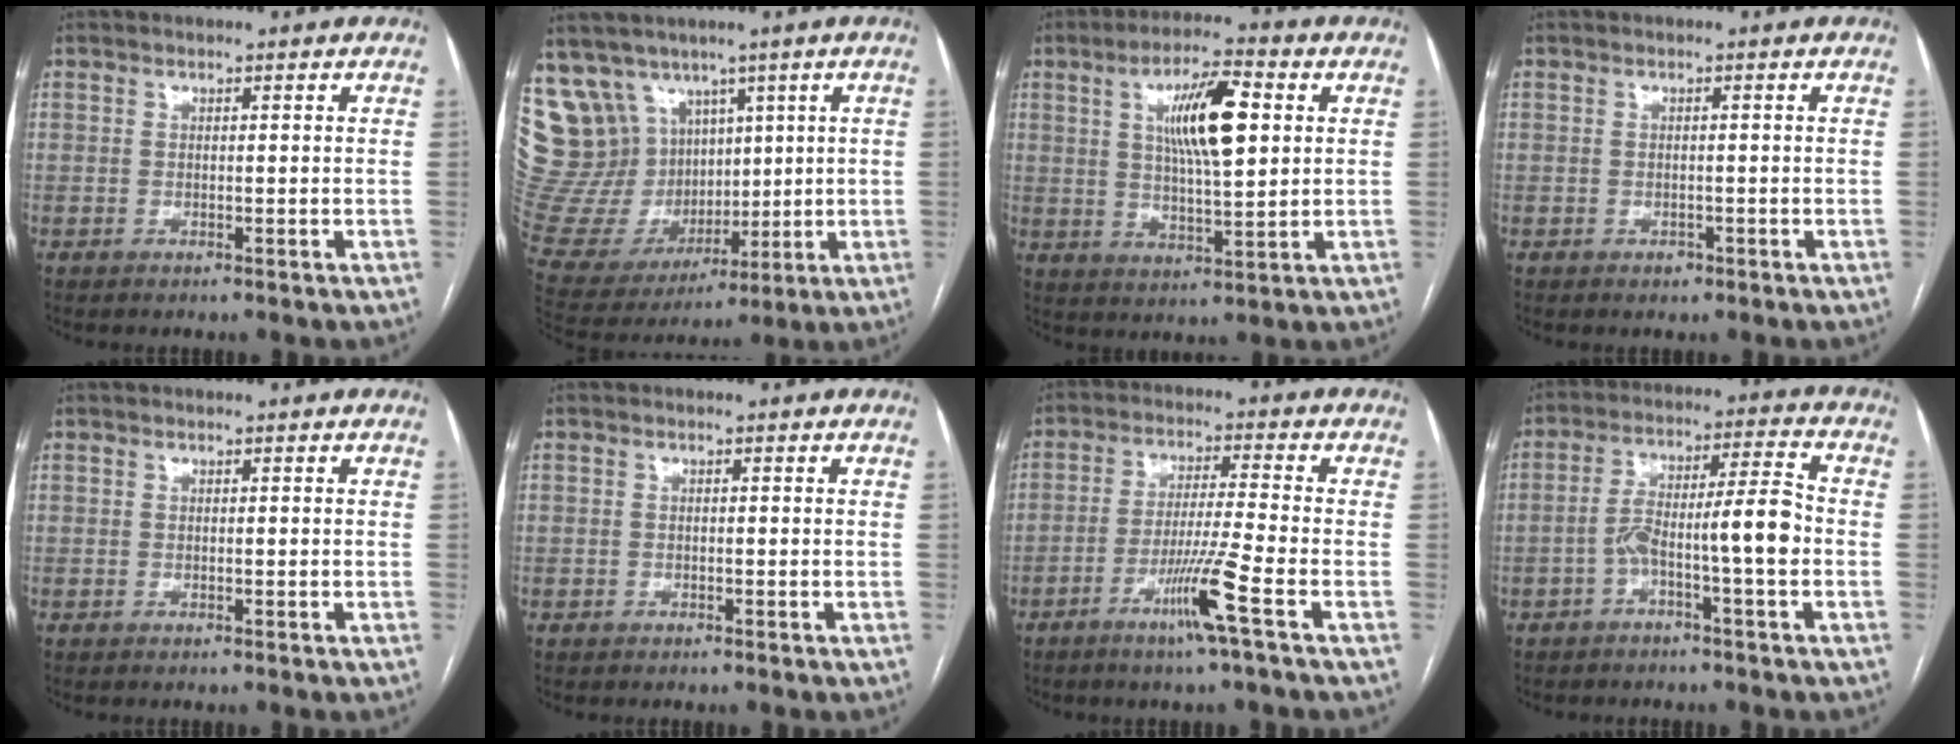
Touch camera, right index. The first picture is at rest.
{"total": 20.2, "force": [9.9, 15.6, 8.1], "torque": [-0.202, 0.064, 0.218]}
{"total": 11.4, "force": [3.0, 2.4, 10.7], "torque": [-0.189, 0.010, 0.052]}
{"total": 1.0, "force": [-0.6, 0.8, 0.3], "torque": [-0.005, 0.002, -0.006]}
{"total": 0.0}
{"total": 0.7, "force": [-0.4, 0.6, 0.0], "torque": [-0.003, 0.005, -0.008]}
{"total": 8.0, "force": [-4.0, -1.5, 6.8], "torque": [-0.127, -0.014, -0.080]}
{"total": 8.8, "force": [-2.6, 0.3, 8.4], "torque": [-0.144, 0.031, -0.044]}